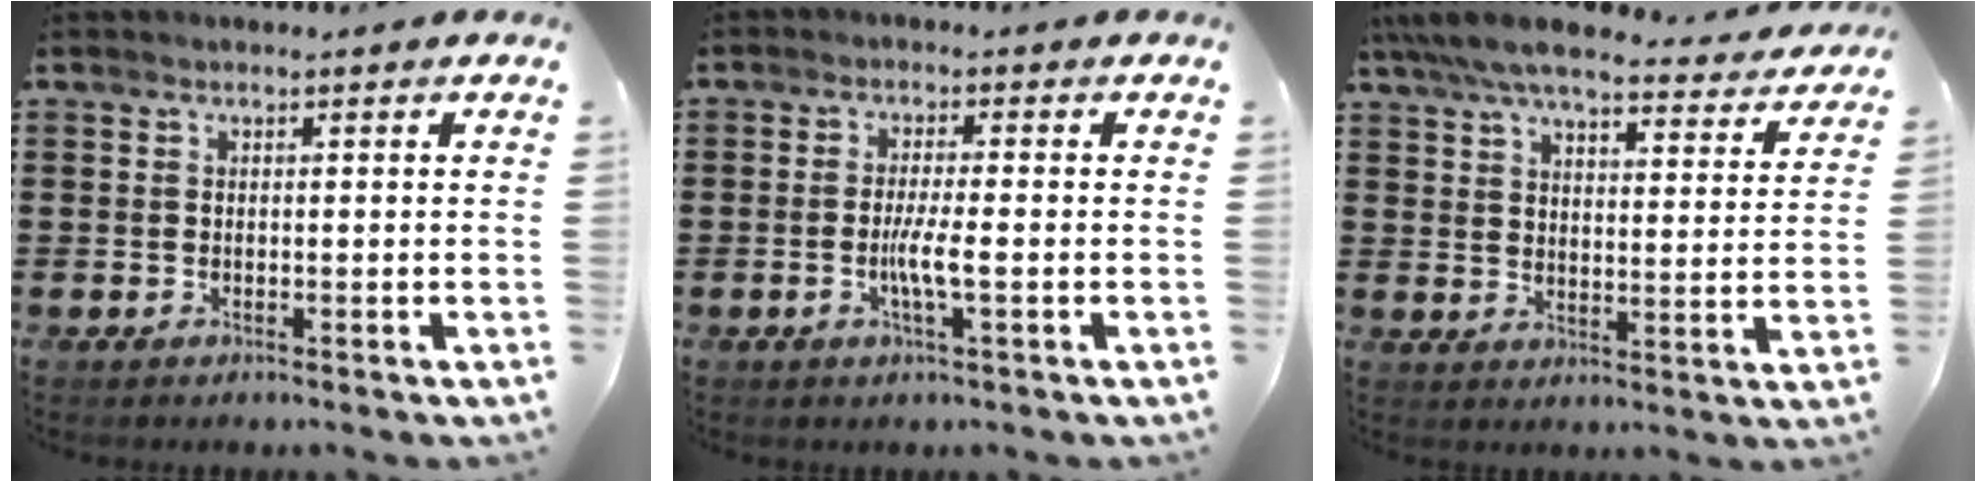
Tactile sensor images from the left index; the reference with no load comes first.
{"total": 4.3, "force": [-1.0, 0.3, 4.2], "torque": [-0.080, -0.005, -0.022]}
{"total": 7.2, "force": [6.5, 0.9, 3.1], "torque": [-0.084, -0.031, 0.113]}